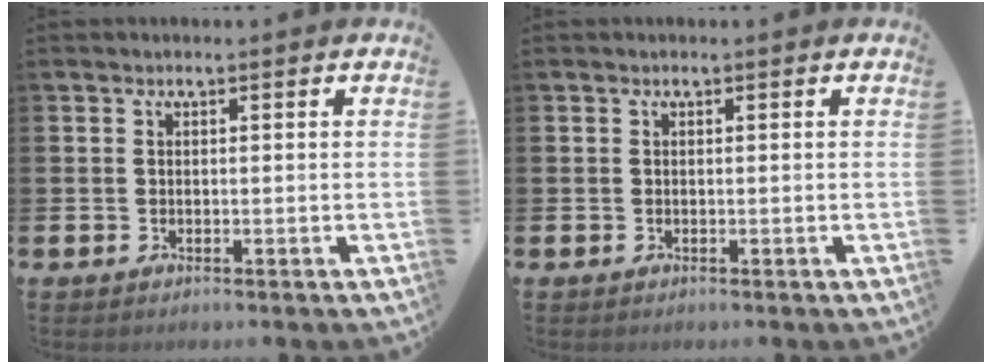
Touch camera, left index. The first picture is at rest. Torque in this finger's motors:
{"motor_torque": [-0.11, 0.00, 0.00, 0.00]}